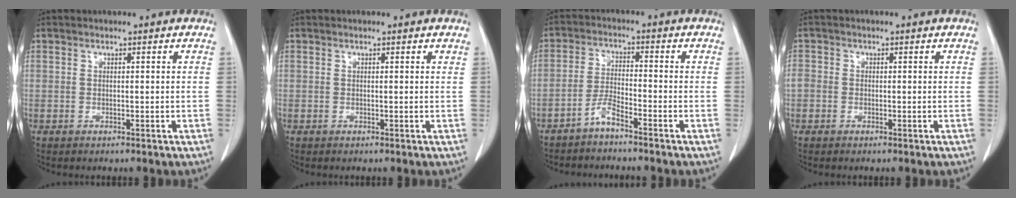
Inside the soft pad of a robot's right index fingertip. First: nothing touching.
{"total": 0.0}
{"total": 3.4, "force": [-2.8, 0.2, 1.8], "torque": [-0.040, 0.000, -0.059]}
{"total": 2.7, "force": [-0.3, 2.5, 1.0], "torque": [-0.025, 0.011, -0.007]}